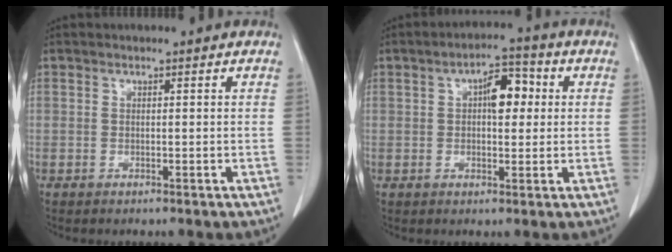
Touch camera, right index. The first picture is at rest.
{"total": 6.2, "force": [1.2, 2.8, 5.4], "torque": [-0.078, 0.021, 0.016]}